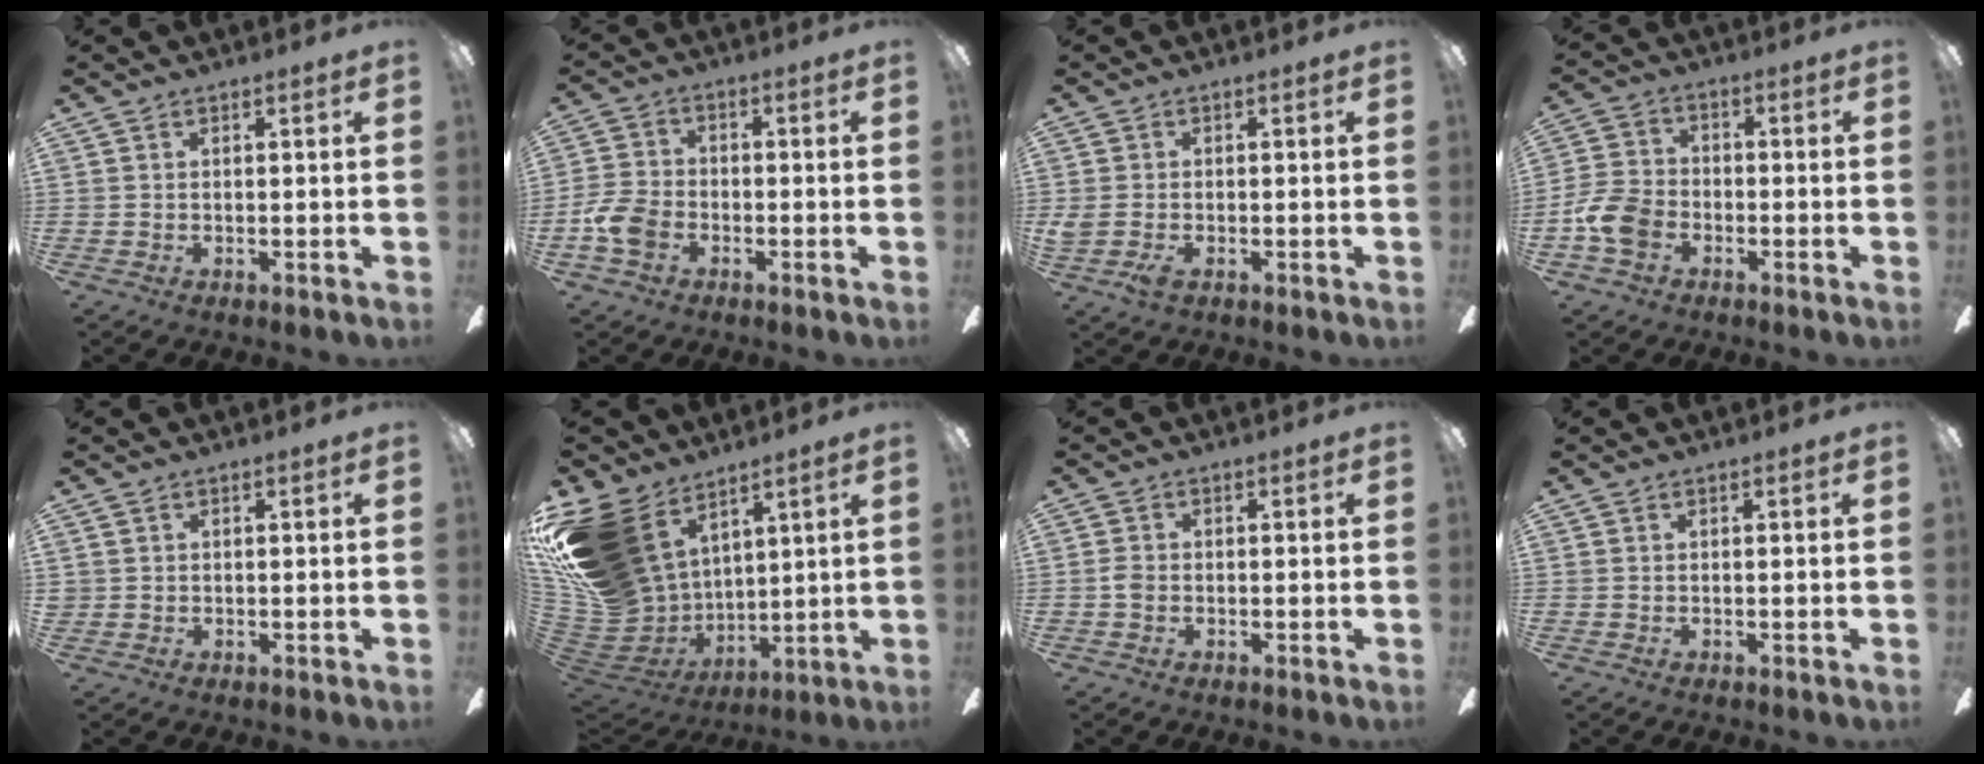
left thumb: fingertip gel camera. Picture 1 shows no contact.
{"total": 7.6, "force": [-3.2, 5.4, 4.4], "torque": [-0.102, 0.015, -0.058]}
{"total": 3.2, "force": [-1.3, 1.8, 2.3], "torque": [-0.051, 0.001, -0.024]}
{"total": 8.9, "force": [-3.7, 6.4, 5.0], "torque": [-0.120, 0.020, -0.068]}
{"total": 0.8, "force": [0.1, 0.8, 0.0], "torque": [0.001, 0.002, 0.001]}
{"total": 23.8, "force": [10.7, 16.5, 13.5], "torque": [-0.286, -0.076, 0.226]}
{"total": 1.7, "force": [-0.6, 1.2, 1.0], "torque": [-0.020, 0.002, -0.010]}
{"total": 0.0}